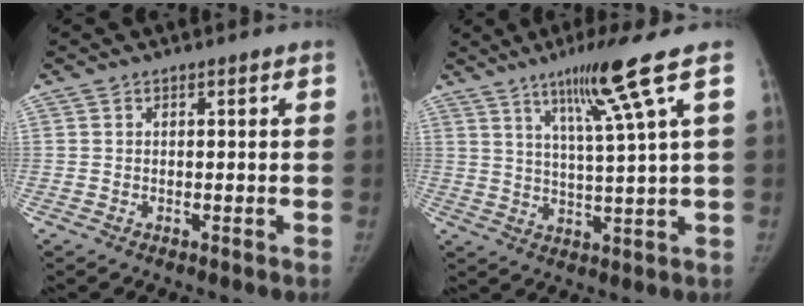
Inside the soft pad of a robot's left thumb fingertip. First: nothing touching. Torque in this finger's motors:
{"motor_torque": [0.43, -0.56, 1.13, -0.64, 0.10]}